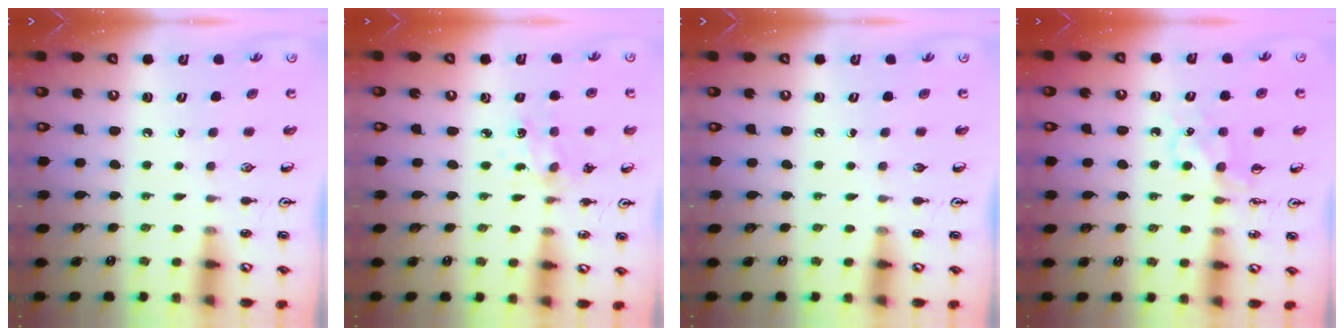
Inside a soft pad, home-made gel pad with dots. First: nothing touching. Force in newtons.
{"total": 2.2, "press": 2.2, "slide": 0.5}
{"total": 0.0}
{"total": 6.8, "press": 6.8, "slide": 0.9}